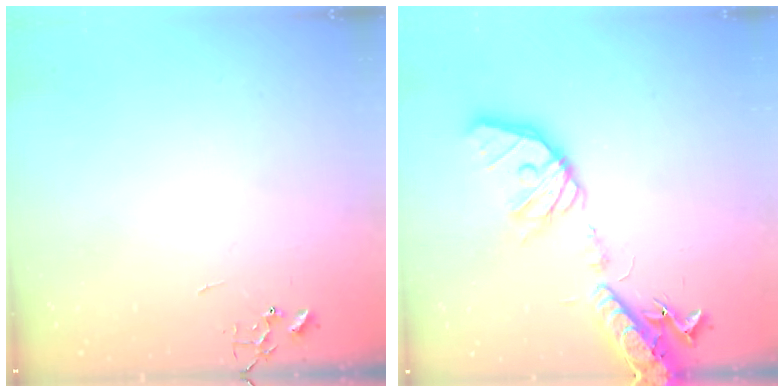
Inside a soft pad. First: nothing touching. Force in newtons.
{"total": 22.7, "press": 22.4, "slide": 3.7}